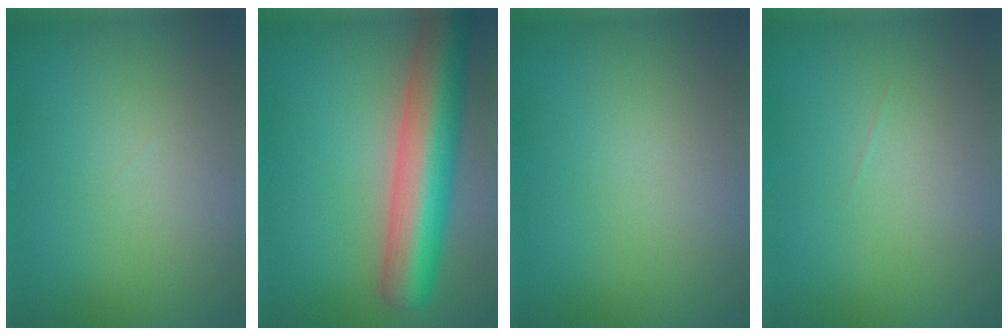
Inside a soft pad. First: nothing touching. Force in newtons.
{"total": 9.4, "press": 9.4, "slide": 0.5}
{"total": 0.0}
{"total": 0.0}